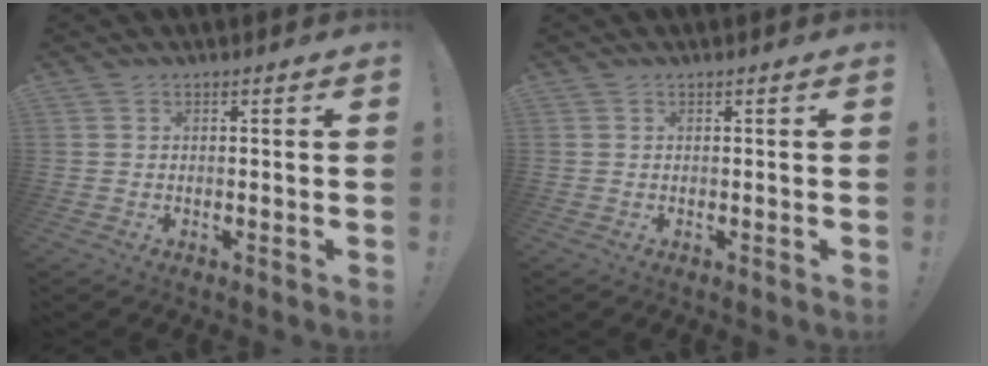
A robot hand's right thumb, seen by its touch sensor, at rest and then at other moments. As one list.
[{"total": 0.0}]